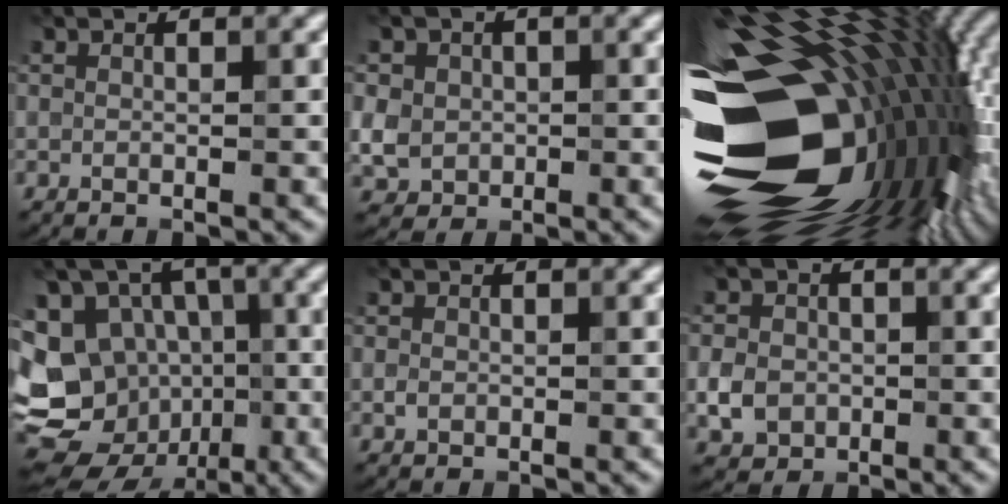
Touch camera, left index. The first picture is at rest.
{"total": 3.5, "force": [-0.1, 3.2, 1.4], "torque": [-0.021, 0.001, -0.010]}
{"total": 20.2, "force": [-2.9, 12.1, 15.8], "torque": [-0.279, -0.040, -0.045]}
{"total": 14.4, "force": [-3.3, 12.4, 6.5], "torque": [-0.149, -0.009, -0.062]}
{"total": 0.6, "force": [-0.1, 0.5, 0.4], "torque": [-0.005, -0.001, -0.003]}
{"total": 3.1, "force": [-0.7, 2.6, 1.4], "torque": [-0.023, -0.001, -0.017]}